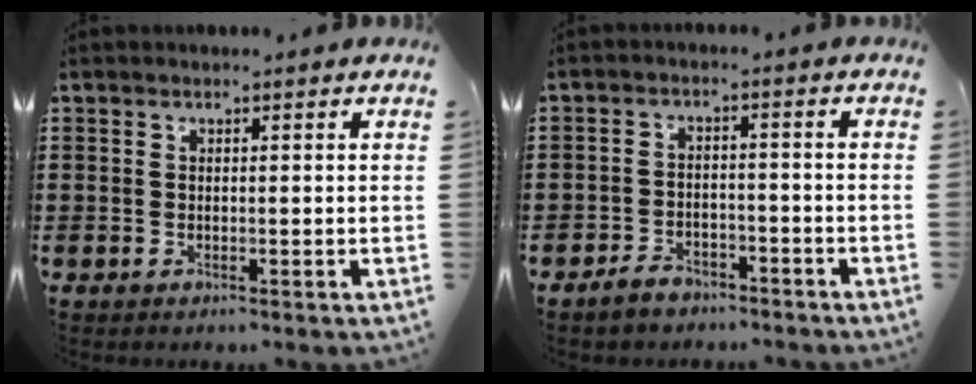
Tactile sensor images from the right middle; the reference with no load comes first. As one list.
[{"total": 3.1, "force": [-2.8, 1.0, 0.6], "torque": [-0.014, 0.007, -0.057]}]